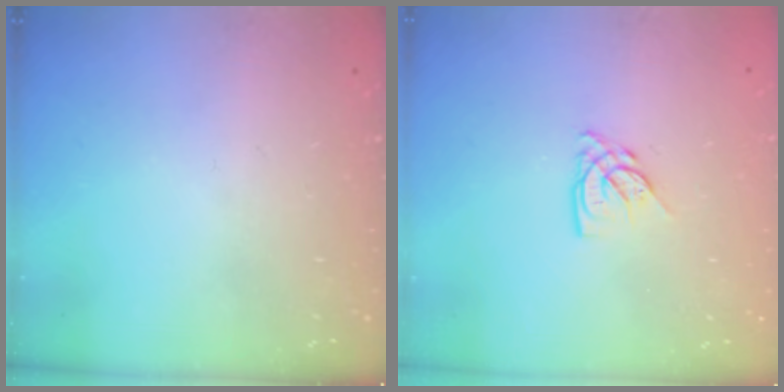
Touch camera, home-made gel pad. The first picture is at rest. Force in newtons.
{"total": 5.6, "press": 5.6, "slide": 0.5}